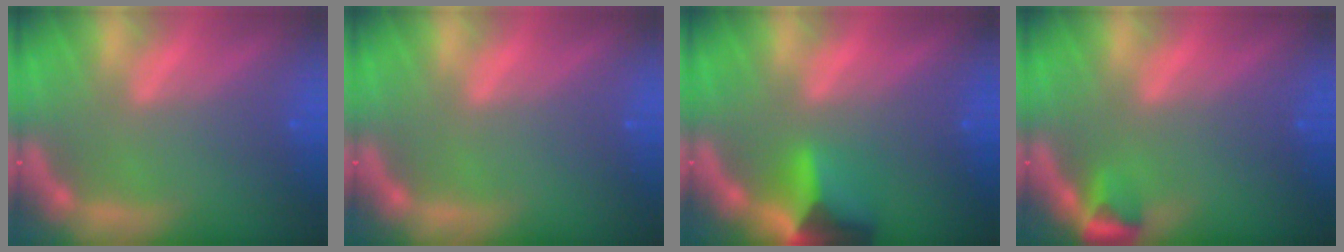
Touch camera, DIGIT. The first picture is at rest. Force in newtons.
{"total": 0.0}
{"total": 5.4}
{"total": 1.9}